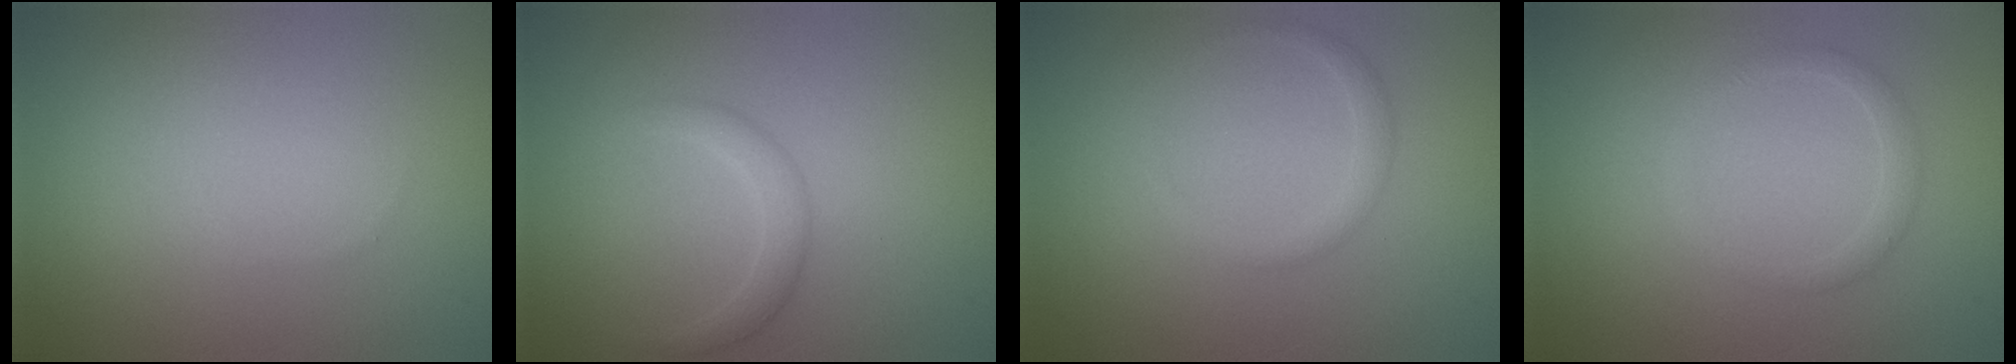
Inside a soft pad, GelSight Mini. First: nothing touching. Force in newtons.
{"total": 1.7, "press": 1.7, "slide": 0.1}
{"total": 1.3, "press": 1.3, "slide": 0.0}
{"total": 1.3, "press": 1.3, "slide": 0.2}